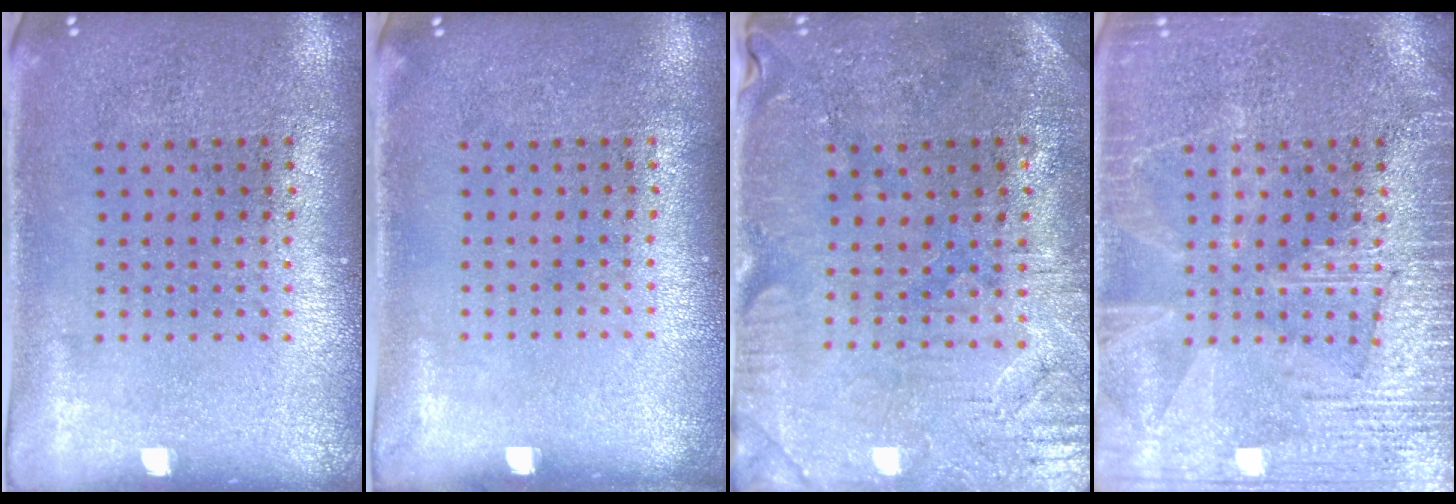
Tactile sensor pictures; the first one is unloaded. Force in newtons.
{"total": 0.0}
{"total": 0.8, "press": 0.6, "slide": 0.5}
{"total": 4.7, "press": 4.7, "slide": 0.7}